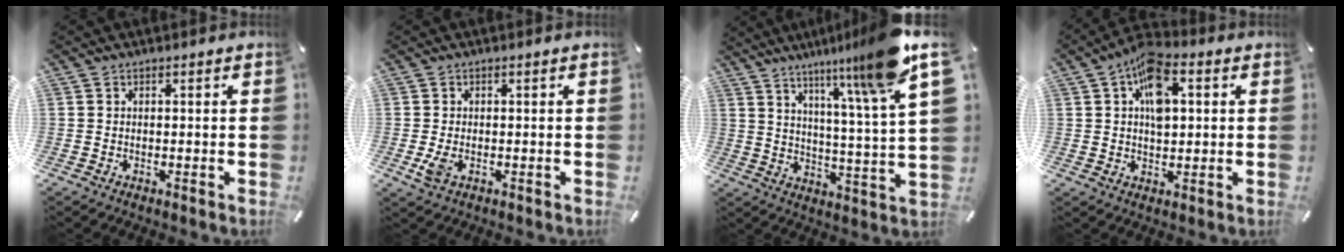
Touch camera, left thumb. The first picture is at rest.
{"total": 3.0, "force": [-0.8, 1.6, 2.4], "torque": [-0.059, -0.004, -0.016]}
{"total": 16.2, "force": [11.1, 1.2, 11.7], "torque": [-0.179, -0.073, 0.168]}
{"total": 9.9, "force": [2.6, 5.9, 7.5], "torque": [-0.113, 0.005, 0.047]}